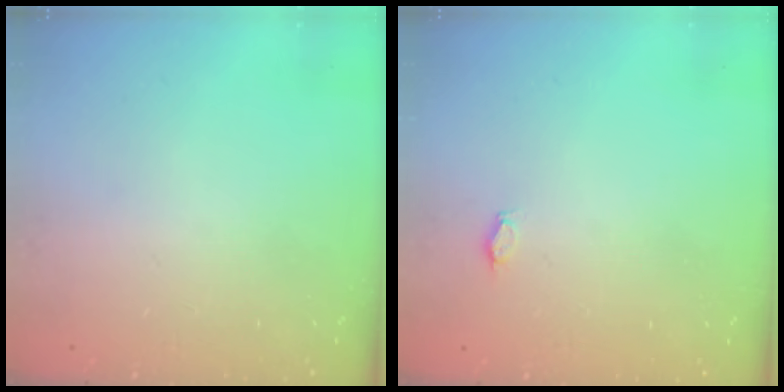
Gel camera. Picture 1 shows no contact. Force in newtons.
{"total": 2.7, "press": 2.4, "slide": 1.1}